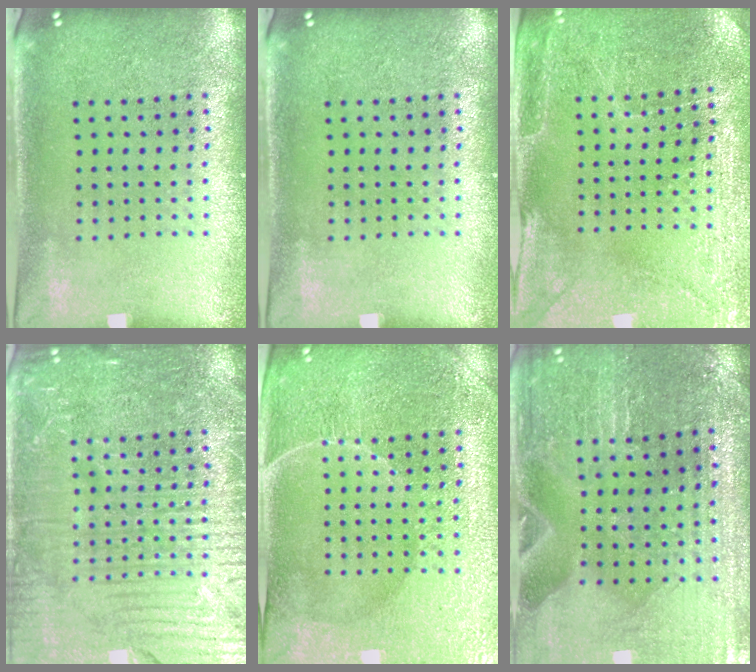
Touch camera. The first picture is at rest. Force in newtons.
{"total": 0.0}
{"total": 2.8, "press": 2.8, "slide": 0.4}
{"total": 7.2, "press": 7.2, "slide": 0.9}
{"total": 3.9, "press": 3.8, "slide": 0.8}
{"total": 1.2, "press": 1.2, "slide": 0.0}